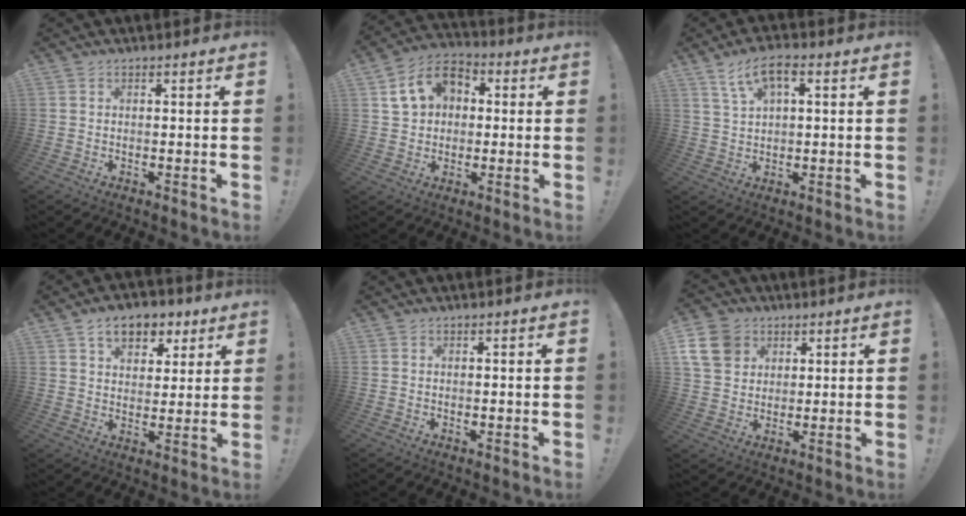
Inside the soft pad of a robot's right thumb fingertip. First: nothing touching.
{"total": 11.6, "force": [3.6, 9.2, 6.1], "torque": [-0.099, 0.007, 0.076]}
{"total": 7.3, "force": [3.2, 3.1, 5.8], "torque": [-0.096, -0.004, 0.058]}
{"total": 10.2, "force": [5.7, 6.7, 5.2], "torque": [-0.068, -0.026, 0.105]}
{"total": 0.0}
{"total": 11.9, "force": [5.1, 9.5, 5.1], "torque": [-0.093, -0.023, 0.103]}